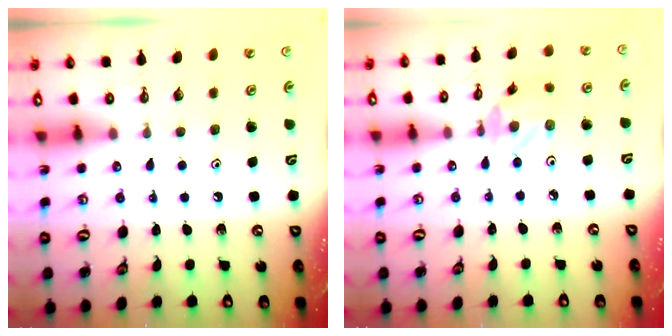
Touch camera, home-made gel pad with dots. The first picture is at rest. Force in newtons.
{"total": 1.8, "press": 1.8, "slide": 0.2}